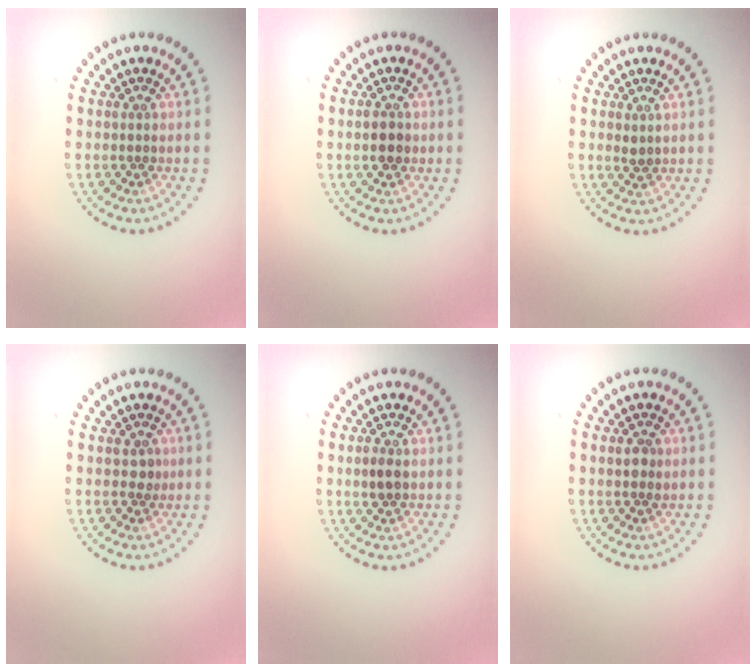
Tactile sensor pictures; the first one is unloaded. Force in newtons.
{"total": 2.3, "press": 2.3, "slide": 0.0}
{"total": 0.9, "press": 0.9, "slide": 0.2}
{"total": 0.8, "press": 0.8, "slide": 0.3}
{"total": 1.5, "press": 1.5, "slide": 0.3}
{"total": 1.3, "press": 1.3, "slide": 0.3}